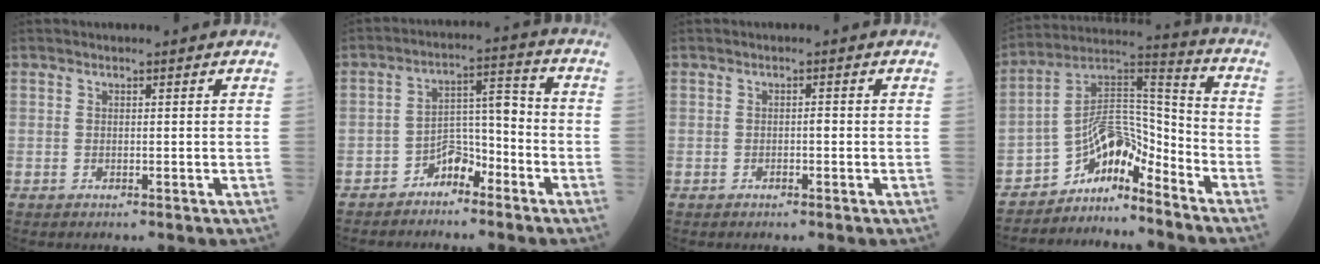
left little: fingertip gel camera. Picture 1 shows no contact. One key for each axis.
{"total": 5.8, "fx": -4.1, "fy": 2.9, "fz": 3.0, "tx": -0.045, "ty": 0.024, "tz": -0.075}
{"total": 0.8, "fx": -0.3, "fy": 0.3, "fz": 0.7, "tx": -0.007, "ty": 0.003, "tz": -0.005}
{"total": 8.3, "fx": -7.3, "fy": 2.2, "fz": 3.2, "tx": -0.058, "ty": 0.049, "tz": -0.133}